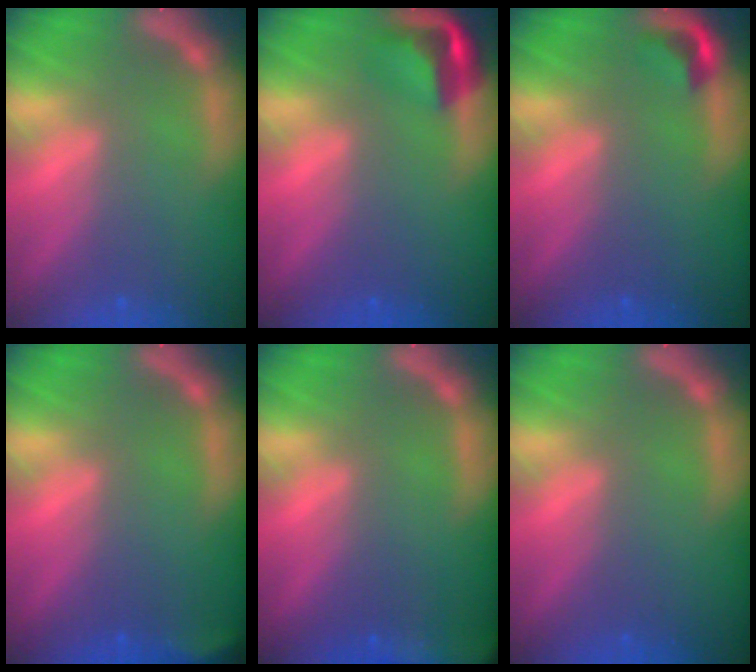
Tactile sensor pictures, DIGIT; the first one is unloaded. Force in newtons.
{"total": 3.9}
{"total": 1.9}
{"total": 2.4}
{"total": 10.0}
{"total": 0.0}